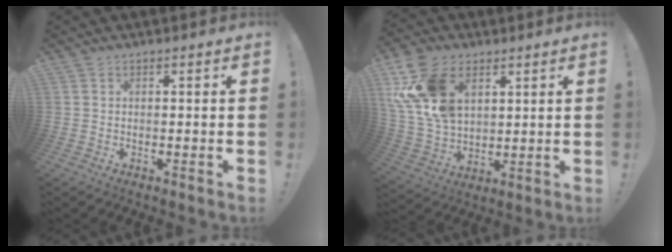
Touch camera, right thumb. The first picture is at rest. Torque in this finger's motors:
{"motor_torque": [1.93, 1.93, 1.66, 0.71, 0.14]}